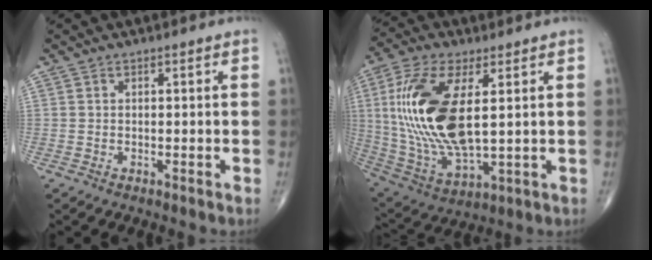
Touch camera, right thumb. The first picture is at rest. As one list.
[{"total": 20.8, "force": [3.1, 8.9, 18.5], "torque": [-0.395, -0.020, 0.065]}]